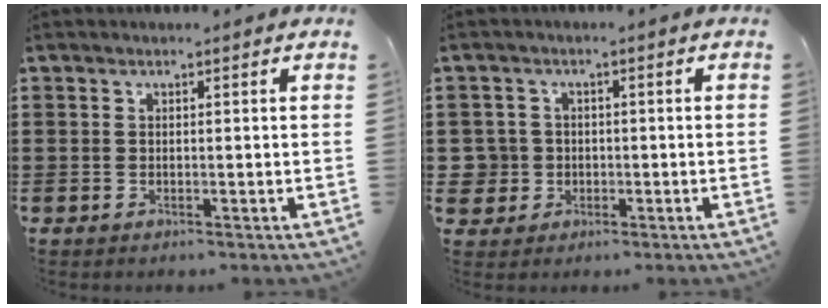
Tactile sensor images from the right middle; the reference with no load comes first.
{"total": 3.9, "force": [-0.7, 3.8, 0.6], "torque": [-0.036, 0.006, -0.016]}